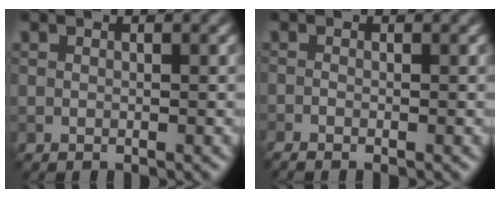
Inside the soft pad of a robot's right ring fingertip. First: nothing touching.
{"total": 1.5, "force": [-0.9, 0.4, 1.1], "torque": [-0.023, -0.007, -0.018]}